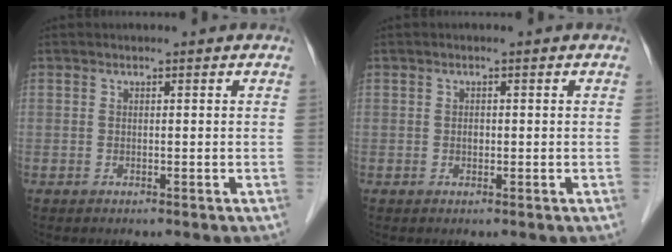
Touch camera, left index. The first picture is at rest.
{"total": 0.7, "force": [-0.1, 0.5, 0.5], "torque": [-0.010, 0.001, -0.002]}